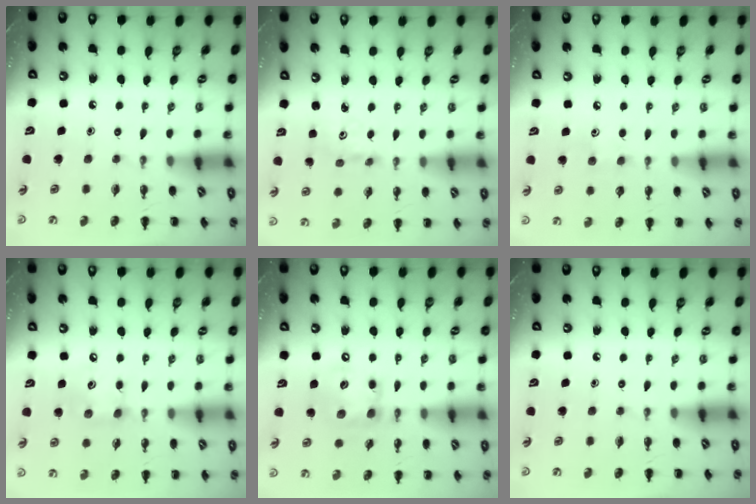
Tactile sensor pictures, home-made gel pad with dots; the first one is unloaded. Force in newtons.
{"total": 2.1, "press": 2.0, "slide": 0.7}
{"total": 4.8, "press": 4.6, "slide": 1.2}
{"total": 6.4, "press": 6.4, "slide": 0.8}
{"total": 12.8, "press": 12.7, "slide": 1.7}
{"total": 0.0}